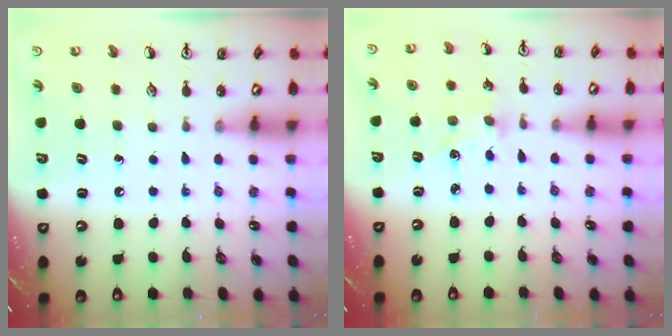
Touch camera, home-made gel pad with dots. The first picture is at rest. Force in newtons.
{"total": 1.9, "press": 1.8, "slide": 0.3}